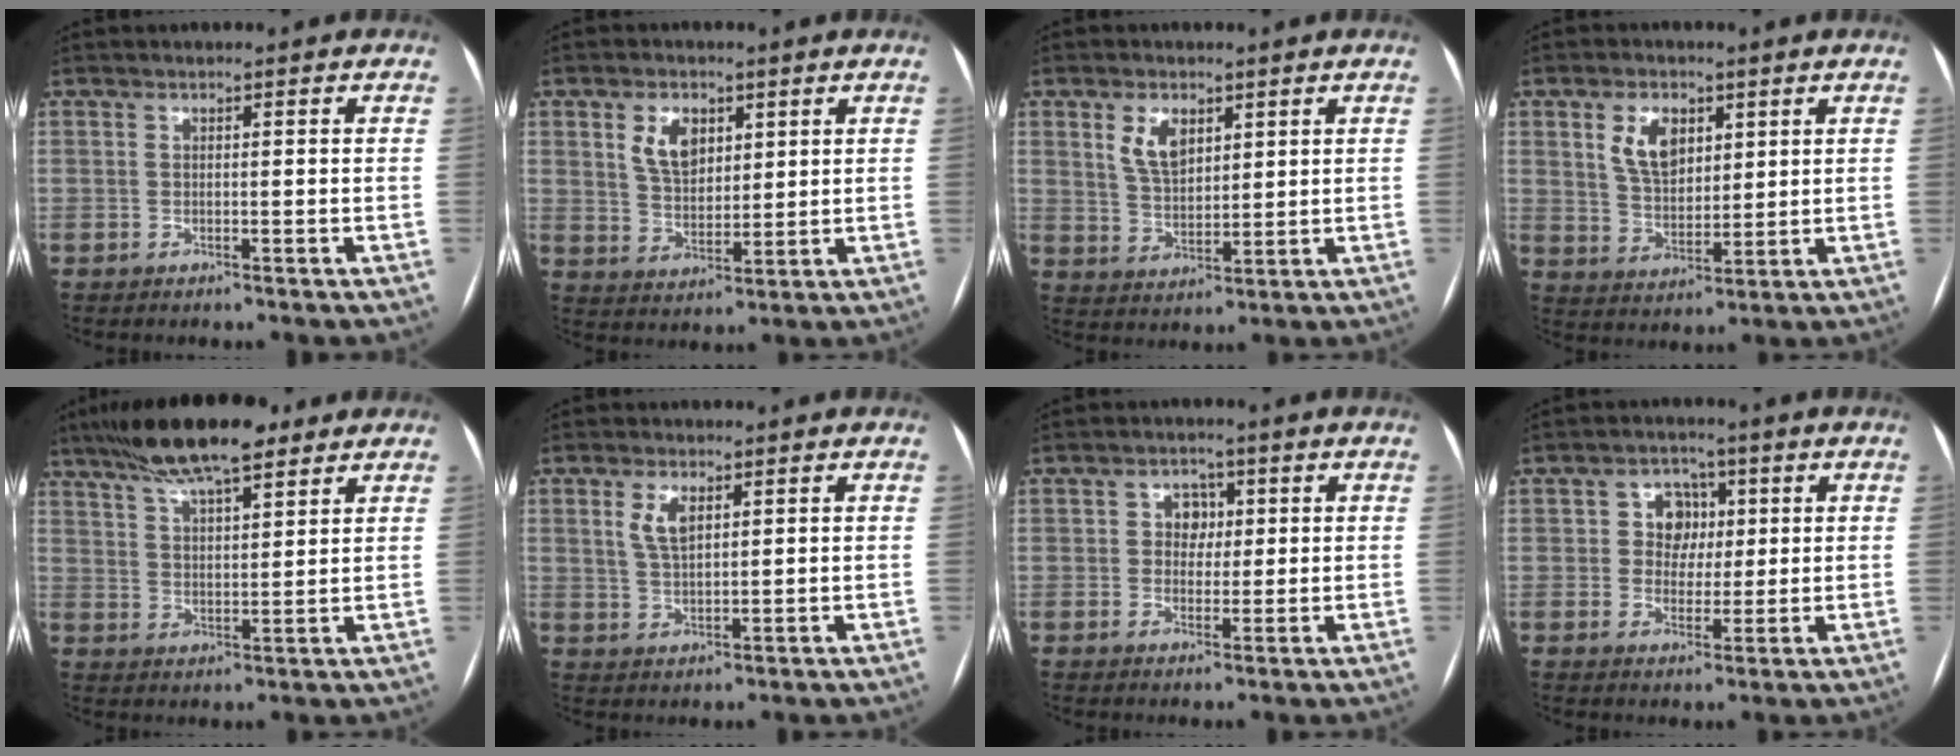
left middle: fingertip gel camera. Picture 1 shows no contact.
{"total": 6.4, "force": [2.9, 3.9, 4.2], "torque": [-0.080, 0.009, 0.060]}
{"total": 5.7, "force": [2.8, 3.1, 3.9], "torque": [-0.077, 0.005, 0.060]}
{"total": 7.1, "force": [3.1, 4.2, 4.8], "torque": [-0.093, 0.010, 0.066]}
{"total": 14.0, "force": [10.3, 3.0, 8.9], "torque": [-0.161, 0.025, 0.177]}
{"total": 4.0, "force": [1.8, 1.7, 3.2], "torque": [-0.066, 0.002, 0.039]}
{"total": 3.5, "force": [0.8, 2.8, 1.9], "torque": [-0.024, 0.008, 0.012]}
{"total": 5.0, "force": [1.2, 4.4, 2.0], "torque": [-0.026, 0.015, 0.022]}